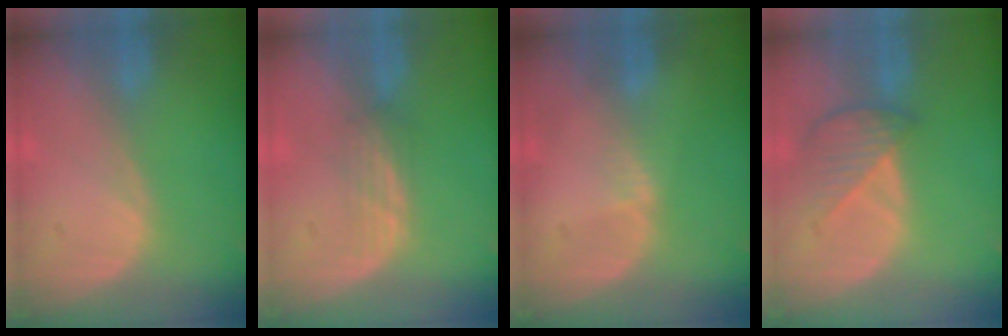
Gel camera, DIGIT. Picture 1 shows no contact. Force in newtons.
{"total": 2.1, "press": 2.1, "slide": 0.3}
{"total": 0.8, "press": 0.8, "slide": 0.2}
{"total": 4.6, "press": 4.2, "slide": 1.8}